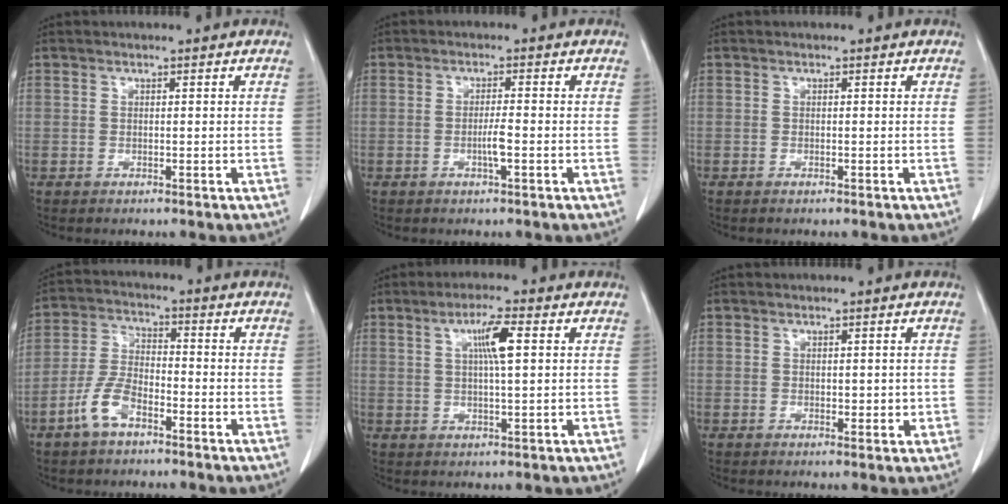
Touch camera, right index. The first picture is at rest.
{"total": 2.4, "force": [-0.8, -0.1, 2.3], "torque": [-0.045, -0.002, -0.015]}
{"total": 0.0}
{"total": 6.8, "force": [-3.9, 2.9, 4.7], "torque": [-0.108, 0.007, -0.081]}
{"total": 5.4, "force": [1.5, 0.2, 5.2], "torque": [-0.091, 0.003, 0.026]}
{"total": 1.8, "force": [0.0, 1.2, 1.4], "torque": [-0.017, 0.001, 0.004]}